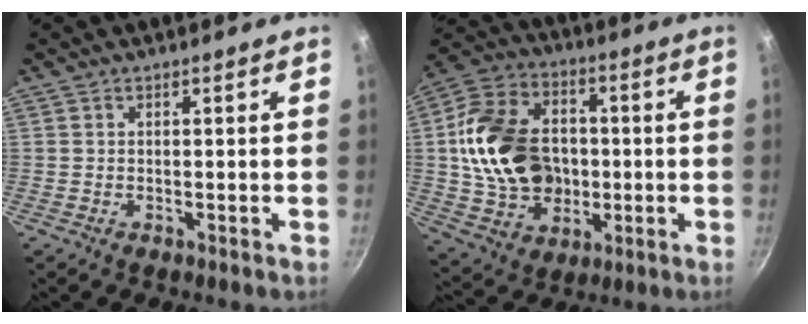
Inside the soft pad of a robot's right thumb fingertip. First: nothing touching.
{"total": 21.0, "force": [0.3, 16.0, 13.6], "torque": [-0.216, 0.024, 0.011]}